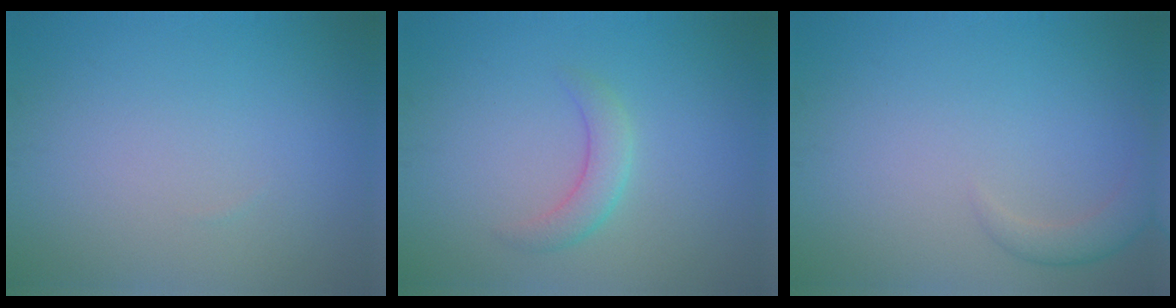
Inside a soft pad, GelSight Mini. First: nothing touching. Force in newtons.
{"total": 2.3, "press": 2.3, "slide": 0.0}
{"total": 2.0, "press": 2.0, "slide": 0.1}